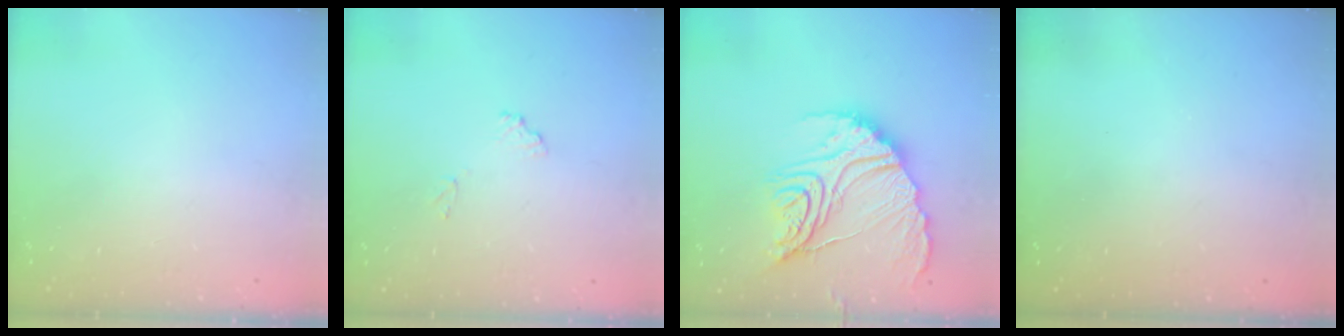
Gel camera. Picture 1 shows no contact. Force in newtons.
{"total": 6.2, "press": 6.2, "slide": 0.2}
{"total": 22.6, "press": 22.5, "slide": 2.3}
{"total": 3.0, "press": 3.0, "slide": 0.3}